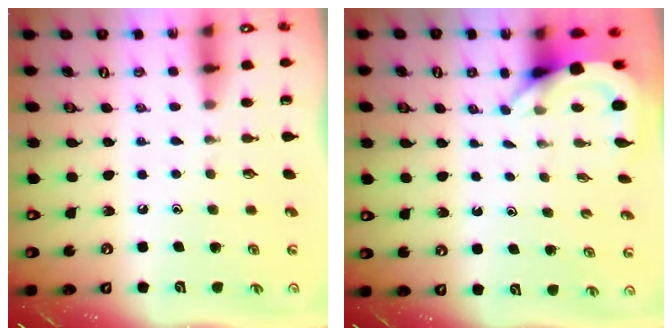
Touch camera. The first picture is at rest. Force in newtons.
{"total": 3.8, "press": 3.8, "slide": 0.2}